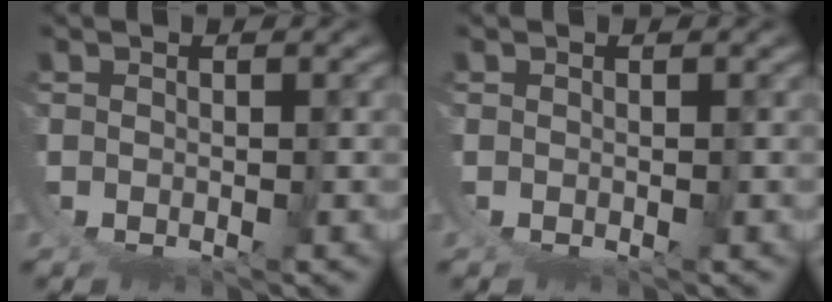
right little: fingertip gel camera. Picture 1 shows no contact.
{"total": 0.0}